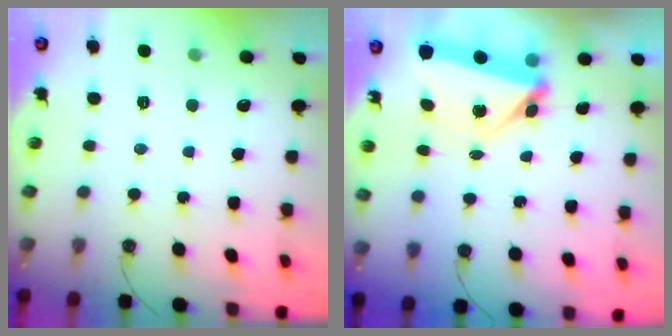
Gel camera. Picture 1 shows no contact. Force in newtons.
{"total": 10.2, "press": 5.7, "slide": 8.5}